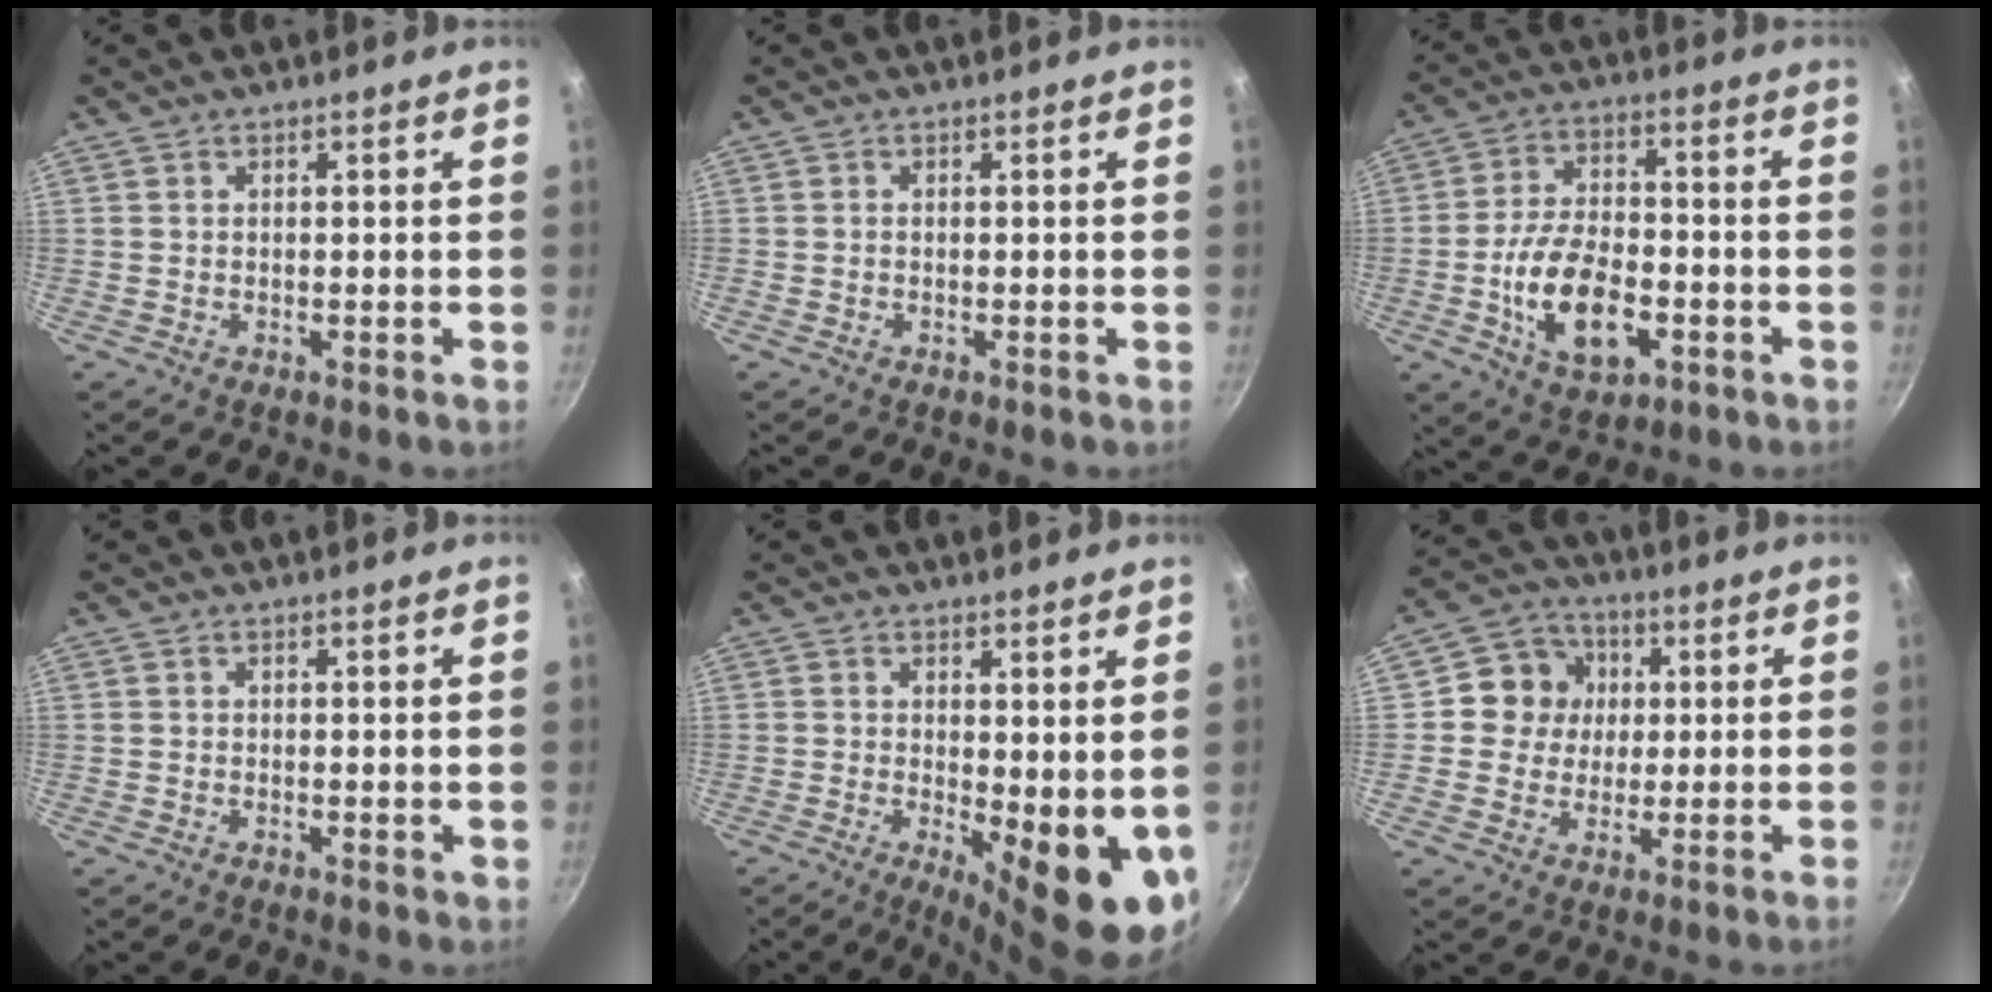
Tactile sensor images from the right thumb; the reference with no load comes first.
{"total": 0.0}
{"total": 14.4, "force": [-4.2, 7.9, 11.2], "torque": [-0.189, 0.023, -0.071]}
{"total": 0.6, "force": [0.3, 0.3, 0.4], "torque": [-0.004, -0.002, 0.004]}
{"total": 11.5, "force": [-0.1, 4.1, 10.7], "torque": [-0.113, -0.018, 0.008]}
{"total": 9.0, "force": [1.4, 8.4, 3.0], "torque": [-0.011, 0.012, 0.008]}